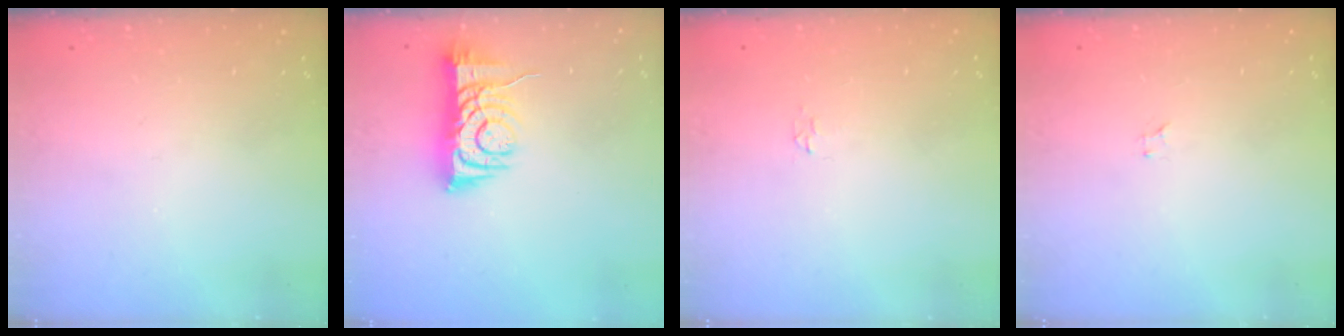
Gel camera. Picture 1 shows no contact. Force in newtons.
{"total": 7.1, "press": 7.0, "slide": 0.9}
{"total": 1.9, "press": 1.9, "slide": 0.3}
{"total": 0.6, "press": 0.6, "slide": 0.1}